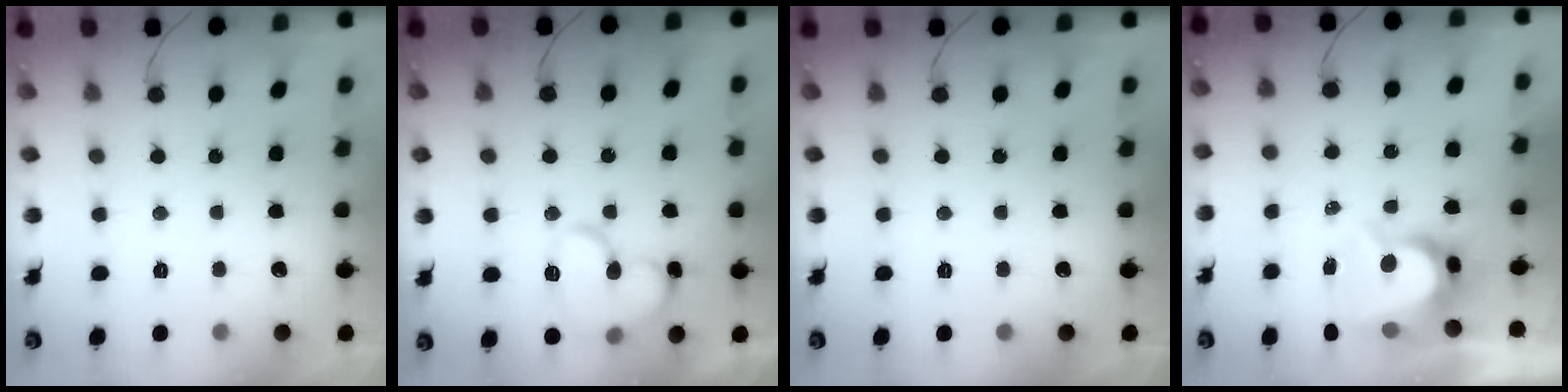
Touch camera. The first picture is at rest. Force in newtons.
{"total": 12.8, "press": 12.8, "slide": 1.5}
{"total": 0.0}
{"total": 7.7, "press": 7.7, "slide": 0.4}